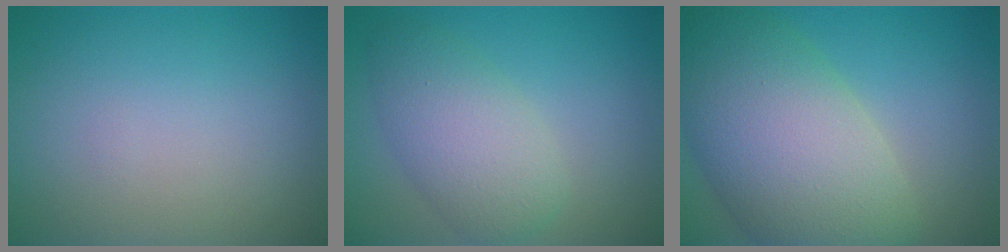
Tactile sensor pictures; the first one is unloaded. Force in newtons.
{"total": 4.8, "press": 4.8, "slide": 0.1}
{"total": 11.8, "press": 11.8, "slide": 0.5}